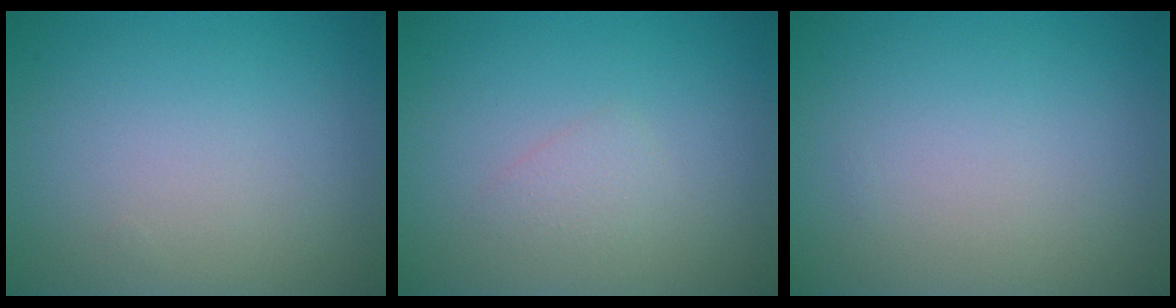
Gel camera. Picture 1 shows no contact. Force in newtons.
{"total": 1.1, "press": 1.1, "slide": 0.0}
{"total": 0.0}